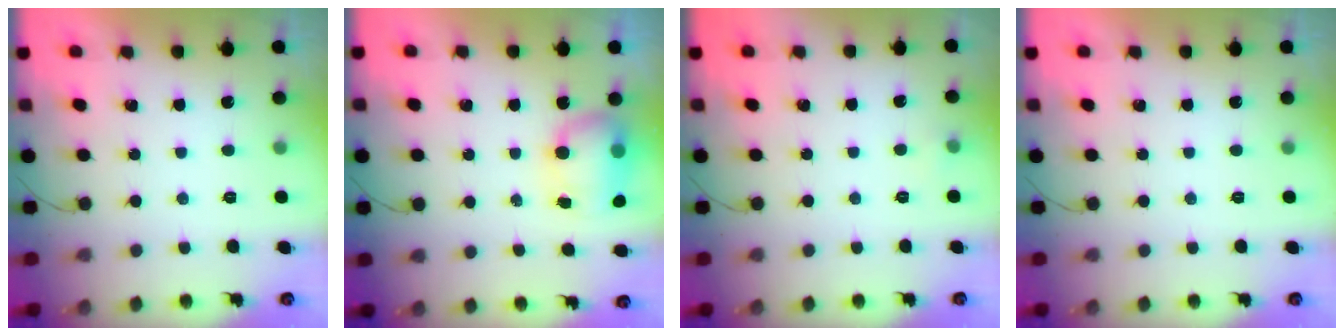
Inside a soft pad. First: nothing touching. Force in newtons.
{"total": 8.5, "press": 8.1, "slide": 2.7}
{"total": 3.1, "press": 2.8, "slide": 1.2}
{"total": 0.0}